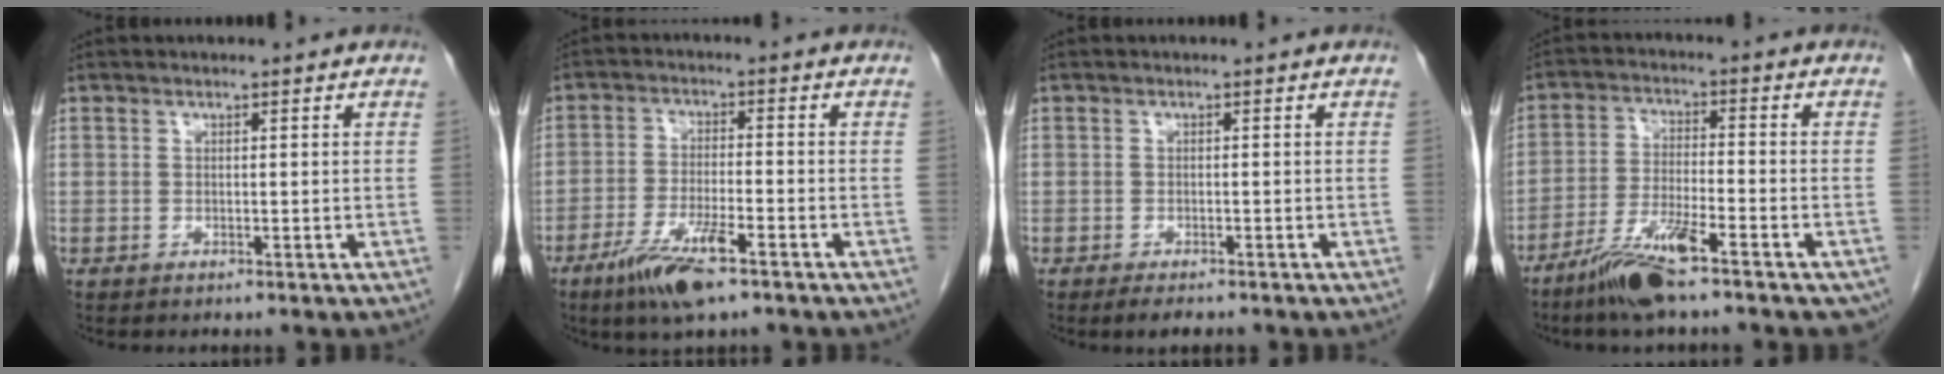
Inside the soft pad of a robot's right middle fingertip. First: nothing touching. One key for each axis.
{"total": 8.3, "fx": -5.3, "fy": 1.2, "fz": 6.3, "tx": -0.125, "ty": -0.015, "tz": -0.093}
{"total": 2.3, "fx": -1.8, "fy": 0.7, "fz": 1.2, "tx": -0.021, "ty": -0.004, "tz": -0.024}
{"total": 10.6, "fx": -7.3, "fy": 1.6, "fz": 7.5, "tx": -0.135, "ty": -0.016, "tz": -0.128}